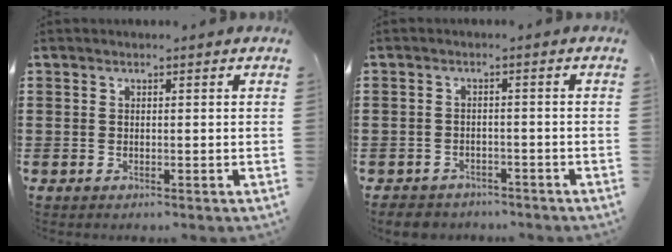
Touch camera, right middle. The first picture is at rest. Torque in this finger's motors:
{"motor_torque": [0.01, 0.00, 0.01, 0.03]}